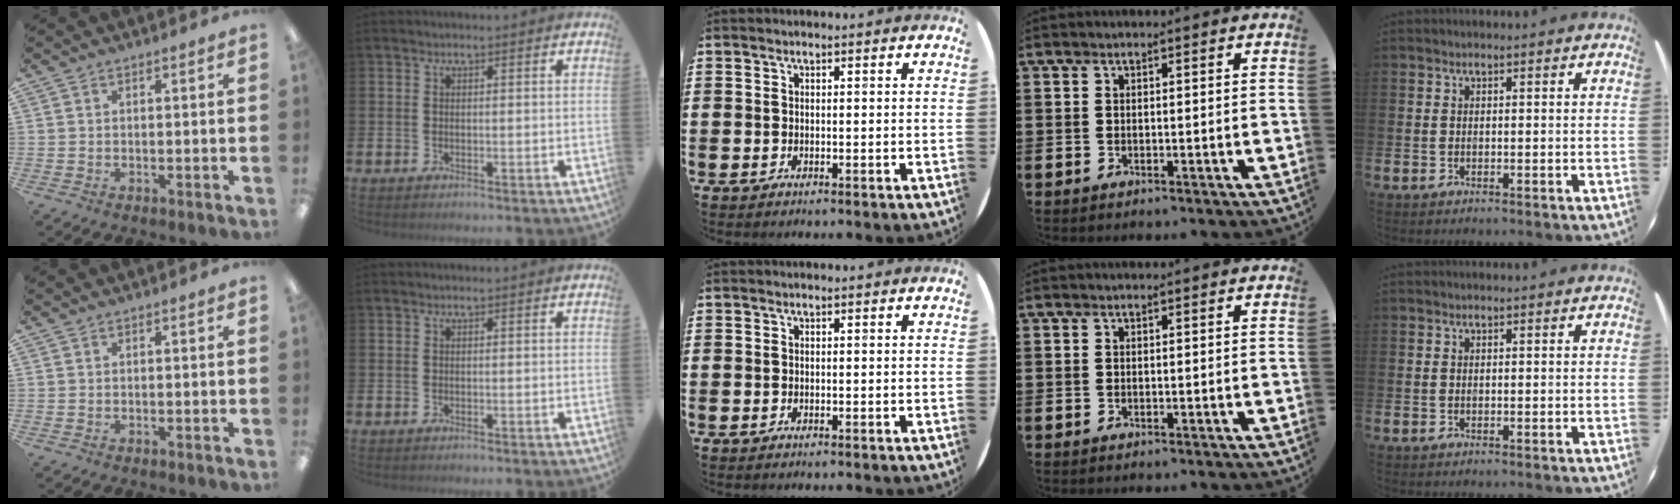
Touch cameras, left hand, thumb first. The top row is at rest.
{}